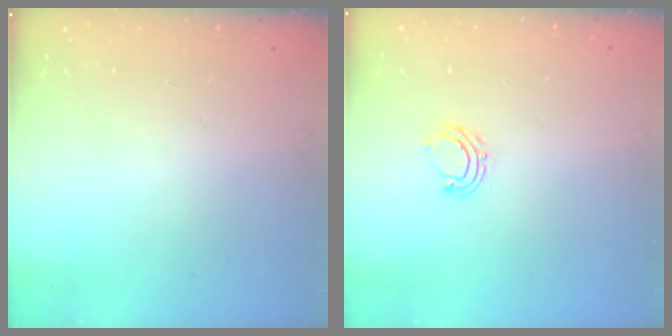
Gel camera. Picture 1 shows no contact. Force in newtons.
{"total": 5.8, "press": 5.7, "slide": 1.1}